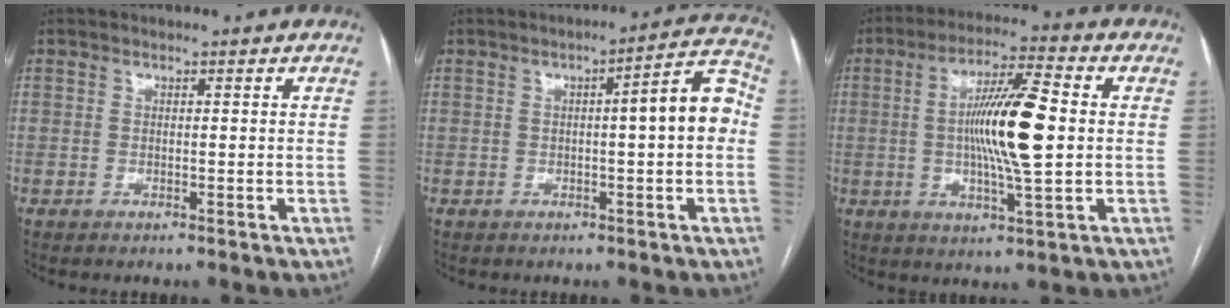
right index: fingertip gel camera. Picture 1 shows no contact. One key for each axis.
{"total": 7.9, "fx": 0.1, "fy": 1.1, "fz": 7.8, "tx": -0.098, "ty": 0.029, "tz": -0.003}
{"total": 13.0, "fx": 0.4, "fy": 1.2, "fz": 12.9, "tx": -0.229, "ty": 0.003, "tz": 0.004}